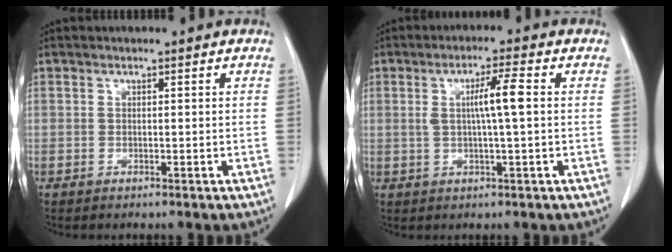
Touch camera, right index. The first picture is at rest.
{"total": 5.6, "force": [0.6, 0.4, 5.5], "torque": [-0.101, 0.007, 0.012]}